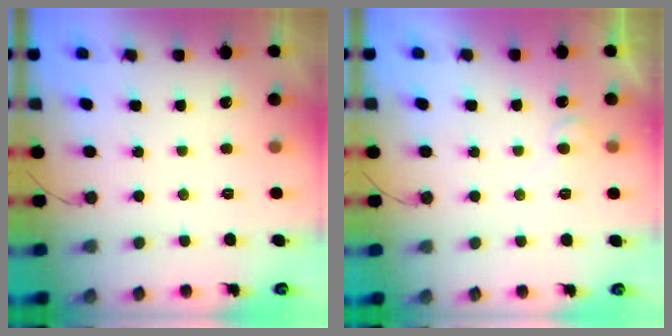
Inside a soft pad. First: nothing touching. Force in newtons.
{"total": 4.9, "press": 4.8, "slide": 0.5}